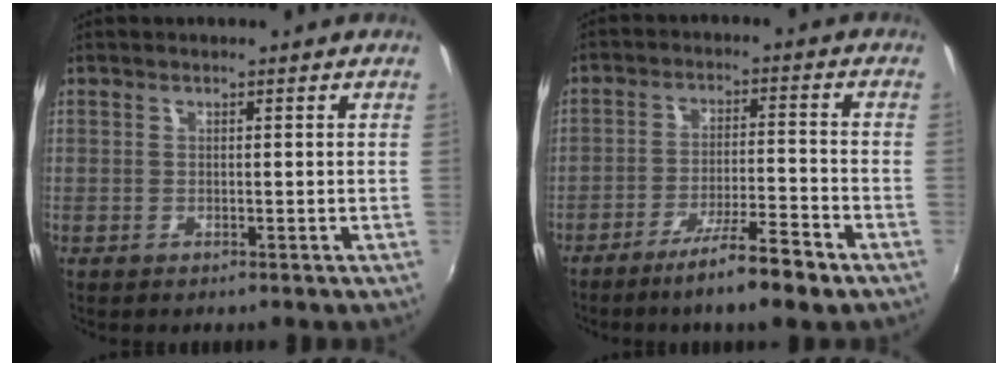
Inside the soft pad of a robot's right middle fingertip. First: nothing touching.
{"total": 9.2, "force": [-6.6, 0.5, 6.4], "torque": [-0.129, -0.010, -0.109]}